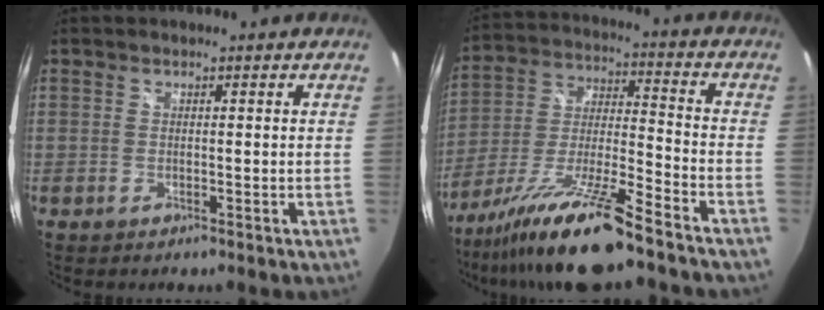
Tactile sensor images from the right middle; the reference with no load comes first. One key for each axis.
{"total": 17.5, "fx": -13.2, "fy": 0.8, "fz": 11.5, "tx": -0.221, "ty": -0.027, "tz": -0.237}